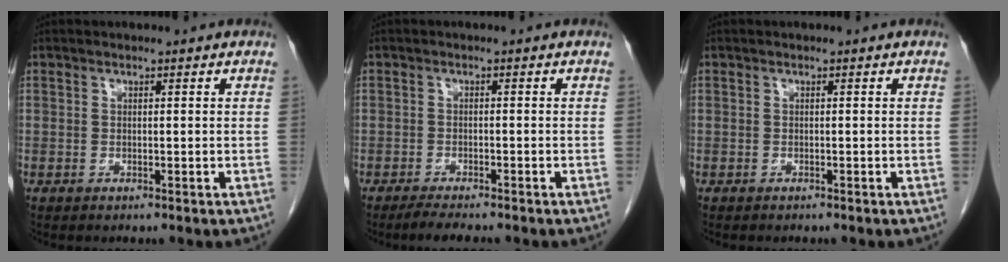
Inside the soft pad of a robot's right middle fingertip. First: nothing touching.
{"total": 3.4, "force": [-2.9, 0.4, 1.8], "torque": [-0.037, -0.011, -0.044]}
{"total": 0.5, "force": [-0.5, 0.2, 0.2], "torque": [-0.009, 0.000, -0.007]}